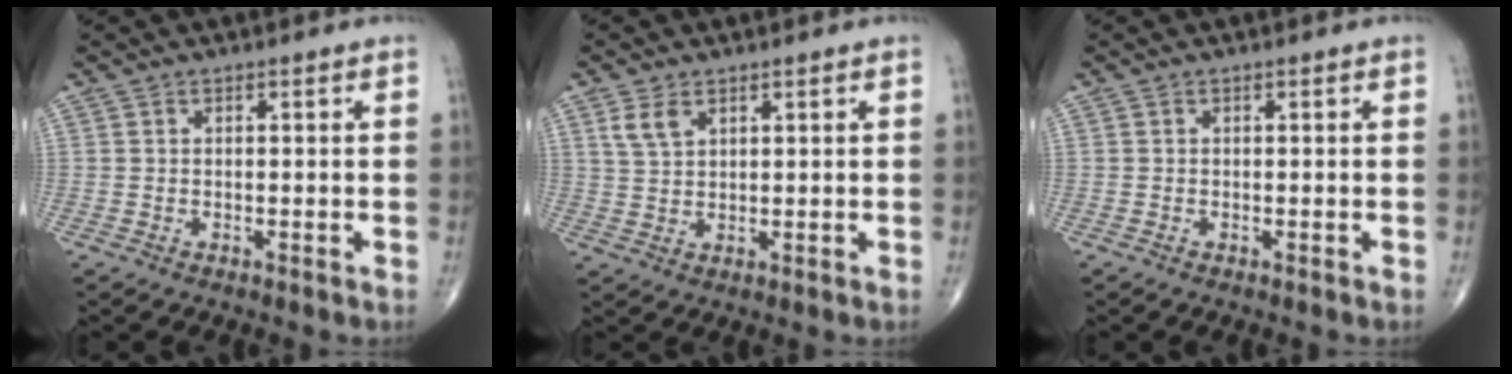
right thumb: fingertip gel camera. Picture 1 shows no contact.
{"total": 3.7, "force": [2.0, 2.1, 2.3], "torque": [-0.043, -0.003, 0.047]}
{"total": 0.0}